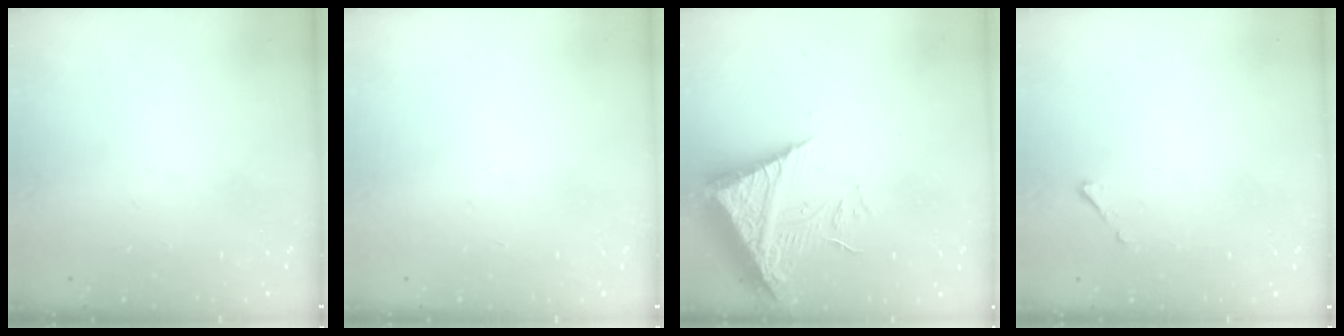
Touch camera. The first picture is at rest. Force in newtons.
{"total": 0.0}
{"total": 9.7, "press": 9.6, "slide": 0.8}
{"total": 2.5, "press": 2.5, "slide": 0.3}